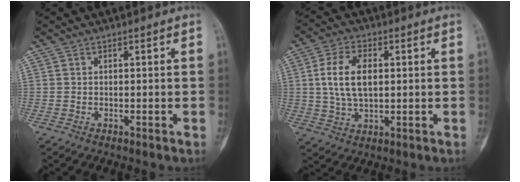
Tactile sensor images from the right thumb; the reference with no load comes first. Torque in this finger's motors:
{"motor_torque": [1.37, 1.37, 0.49, -0.47, 0.34]}